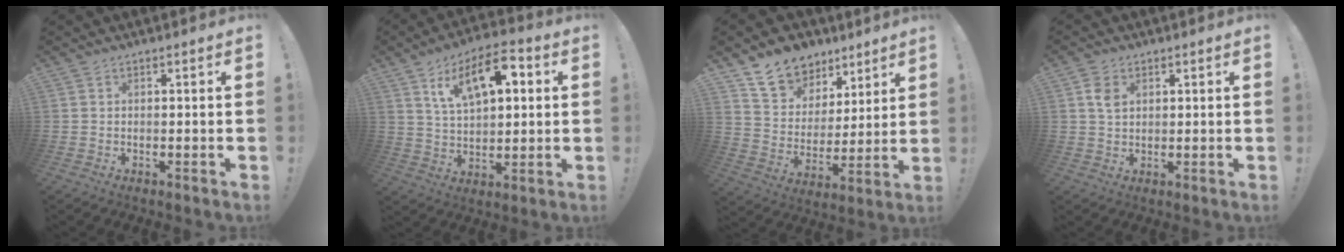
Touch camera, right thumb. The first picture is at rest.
{"total": 14.4, "force": [6.1, 6.9, 11.1], "torque": [-0.185, -0.006, 0.106]}
{"total": 12.7, "force": [9.0, 8.4, 2.9], "torque": [-0.055, -0.057, 0.174]}
{"total": 4.5, "force": [1.7, 2.9, 2.9], "torque": [-0.038, -0.002, 0.030]}